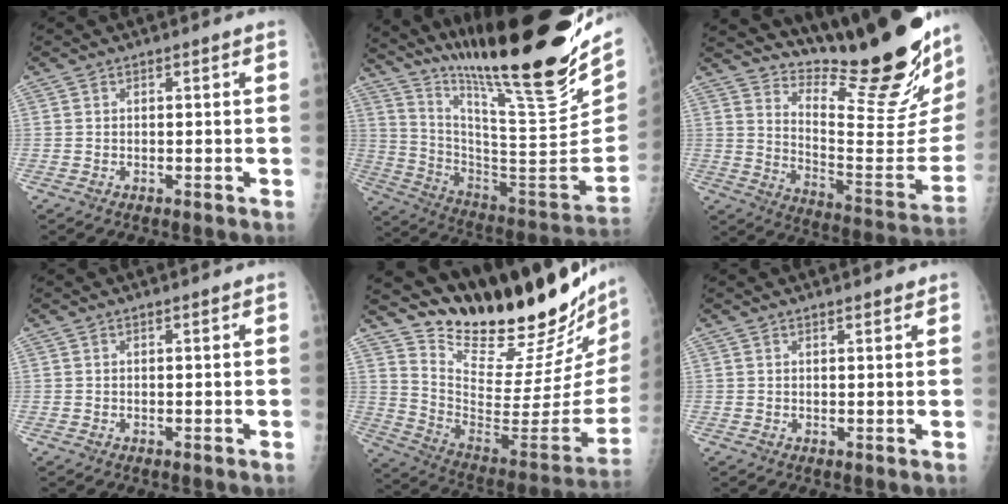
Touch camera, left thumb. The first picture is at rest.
{"total": 32.1, "force": [24.3, 4.6, 20.5], "torque": [-0.305, -0.122, 0.383]}
{"total": 27.1, "force": [20.8, 4.9, 16.7], "torque": [-0.224, -0.162, 0.304]}
{"total": 0.0}
{"total": 30.5, "force": [26.7, 6.1, 13.3], "torque": [-0.189, -0.196, 0.385]}
{"total": 1.5, "force": [1.3, 0.4, 0.7], "torque": [-0.005, -0.006, 0.019]}